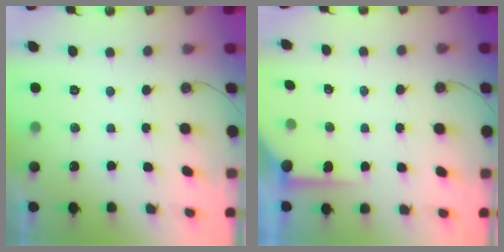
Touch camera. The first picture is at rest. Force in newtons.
{"total": 4.1, "press": 4.0, "slide": 0.5}